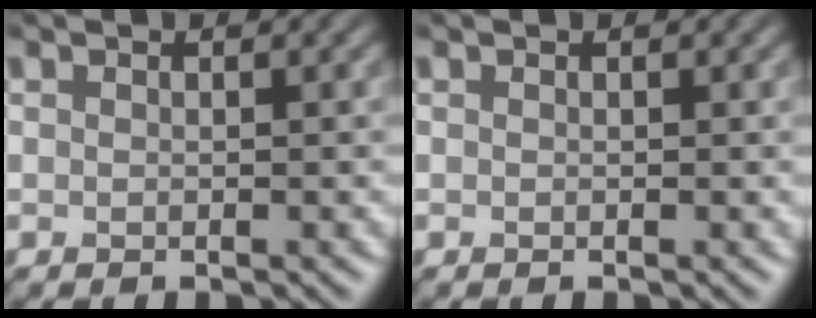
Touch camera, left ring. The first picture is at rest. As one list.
[{"total": 0.0}]